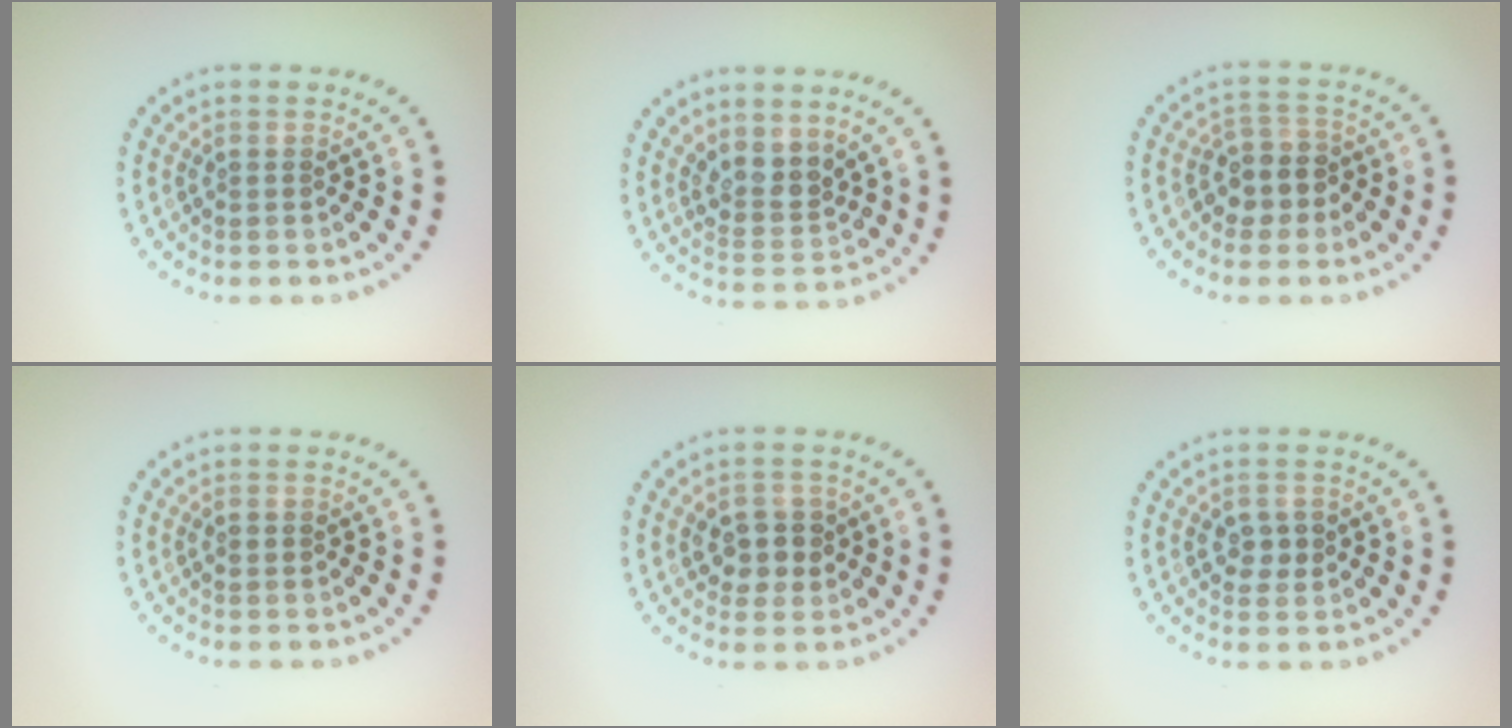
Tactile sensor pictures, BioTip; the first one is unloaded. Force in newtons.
{"total": 2.7, "press": 2.2, "slide": 1.6}
{"total": 2.9, "press": 2.6, "slide": 1.2}
{"total": 0.8, "press": 0.8, "slide": 0.2}
{"total": 2.9, "press": 2.8, "slide": 0.7}
{"total": 1.8, "press": 1.8, "slide": 0.1}